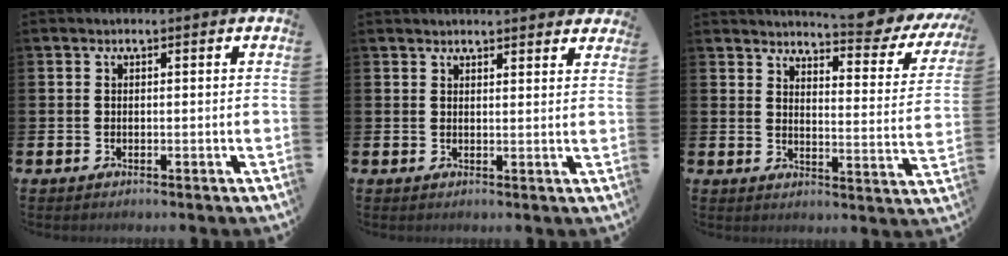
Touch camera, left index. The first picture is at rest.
{"total": 2.6, "force": [2.6, 0.1, 0.0], "torque": [-0.001, -0.013, 0.047]}
{"total": 6.0, "force": [5.7, 0.3, 1.9], "torque": [-0.037, -0.048, 0.092]}